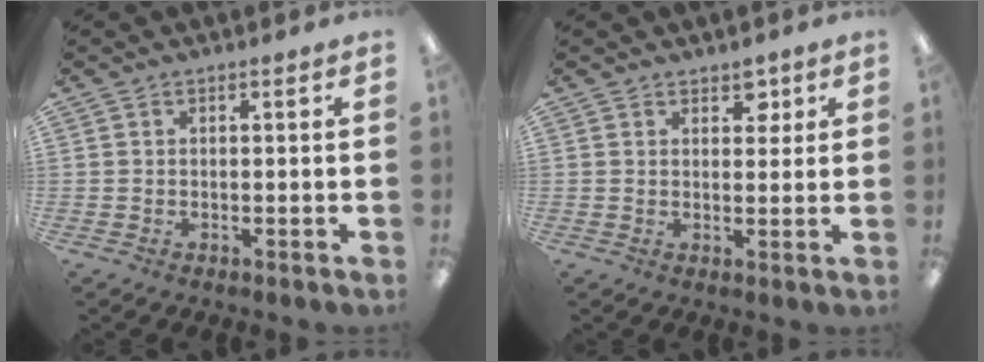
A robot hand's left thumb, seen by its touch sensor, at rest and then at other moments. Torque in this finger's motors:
{"motor_torque": [-0.08, 0.10, -0.01, 0.14, 0.01]}